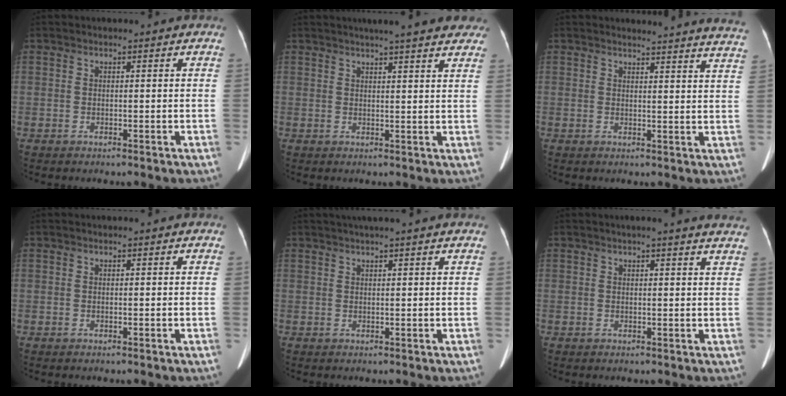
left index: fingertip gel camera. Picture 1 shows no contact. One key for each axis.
{"total": 13.3, "fx": 11.5, "fy": 1.9, "fz": 6.5, "tx": -0.076, "ty": 0.019, "tz": 0.127}
{"total": 15.8, "fx": 15.6, "fy": 0.2, "fz": 2.6, "tx": -0.015, "ty": -0.085, "tz": 0.148}
{"total": 0.0}
{"total": 4.7, "fx": 3.8, "fy": -0.7, "fz": 2.5, "tx": -0.034, "ty": 0.027, "tz": 0.054}
{"total": 8.4, "fx": 7.5, "fy": 0.3, "fz": 3.6, "tx": -0.037, "ty": 0.004, "tz": 0.063}